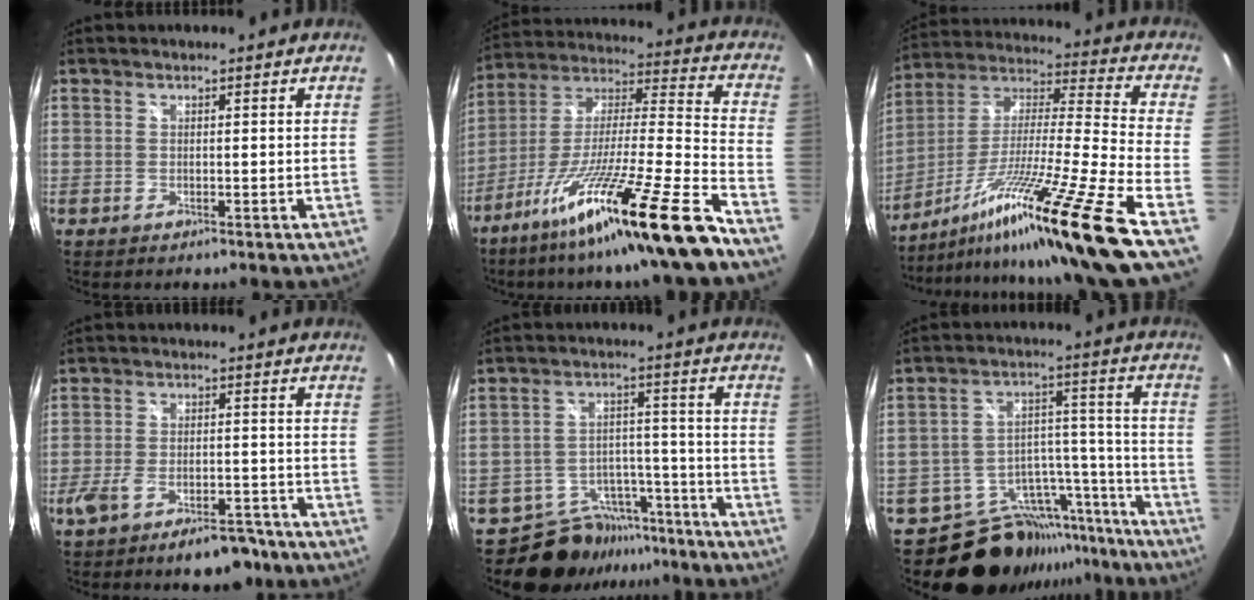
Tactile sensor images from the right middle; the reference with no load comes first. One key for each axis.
{"total": 24.6, "fx": -17.5, "fy": -1.9, "fz": 17.2, "tx": -0.272, "ty": -0.054, "tz": -0.297}
{"total": 24.8, "fx": -15.4, "fy": -1.9, "fz": 19.4, "tx": -0.302, "ty": -0.061, "tz": -0.263}
{"total": 9.7, "fx": -6.8, "fy": 4.2, "fz": 5.6, "tx": -0.118, "ty": -0.004, "tz": -0.104}
{"total": 11.3, "fx": -9.5, "fy": 6.0, "fz": 0.8, "tx": -0.027, "ty": 0.032, "tz": -0.135}
{"total": 19.7, "fx": -16.8, "fy": 9.2, "fz": 4.4, "tx": -0.078, "ty": 0.063, "tz": -0.230}